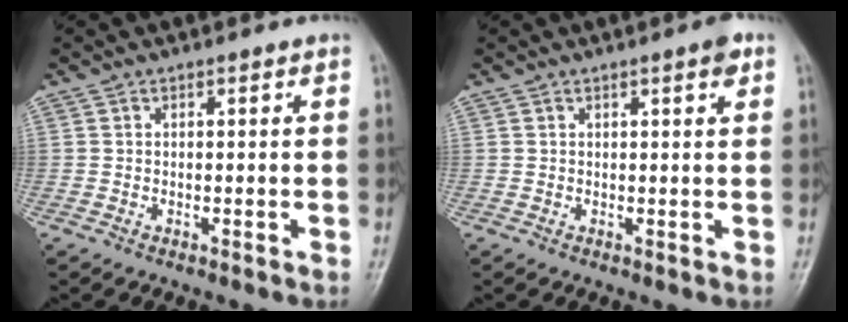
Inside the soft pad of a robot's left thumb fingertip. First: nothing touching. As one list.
[{"total": 2.1, "force": [1.1, 0.4, 1.8], "torque": [-0.023, -0.002, 0.013]}]